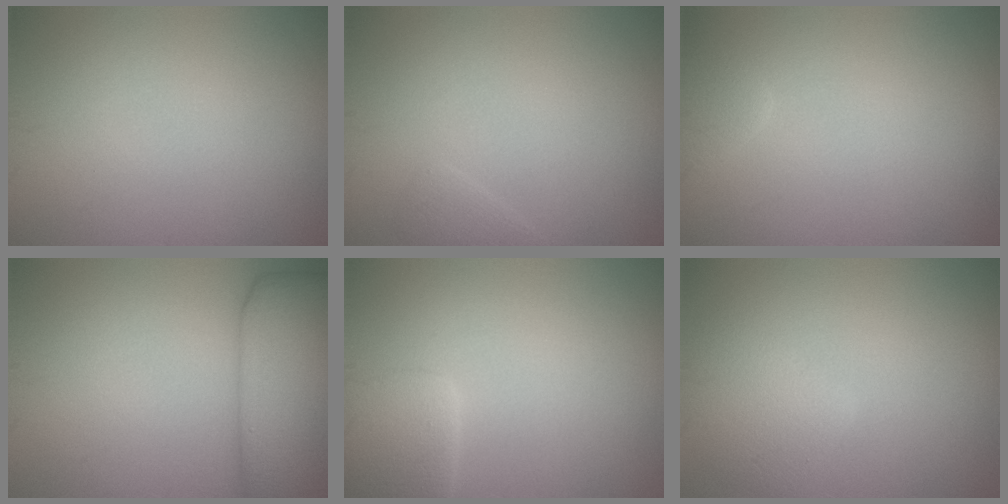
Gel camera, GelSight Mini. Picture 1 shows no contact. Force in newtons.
{"total": 0.9, "press": 0.9, "slide": 0.1}
{"total": 1.4, "press": 1.4, "slide": 0.1}
{"total": 6.7, "press": 6.7, "slide": 0.2}
{"total": 3.4, "press": 3.3, "slide": 0.2}
{"total": 2.6, "press": 2.6, "slide": 0.2}